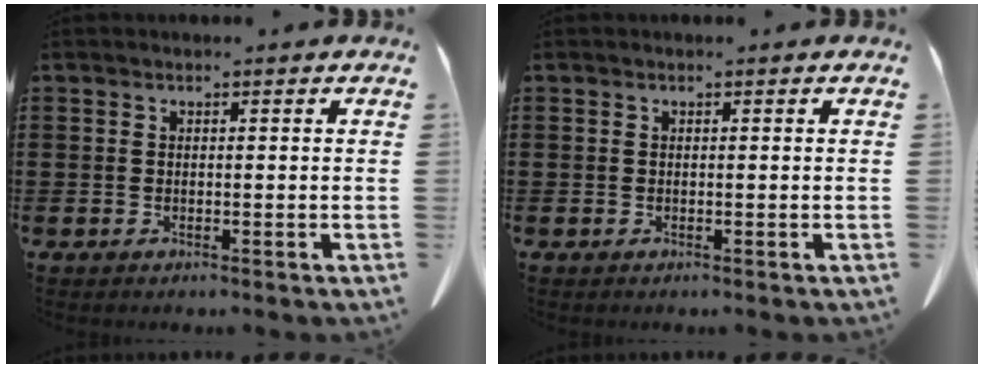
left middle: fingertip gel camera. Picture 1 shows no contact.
{"total": 0.0}